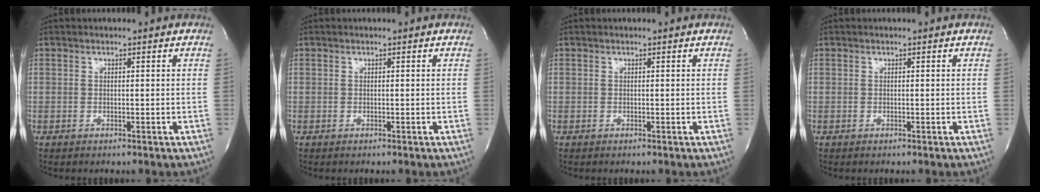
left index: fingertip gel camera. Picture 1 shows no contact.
{"total": 0.0}
{"total": 0.0}
{"total": 0.0}